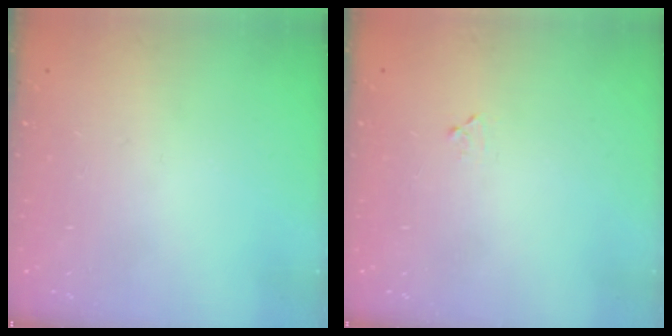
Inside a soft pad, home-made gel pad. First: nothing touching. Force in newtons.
{"total": 3.4, "press": 3.4, "slide": 0.4}